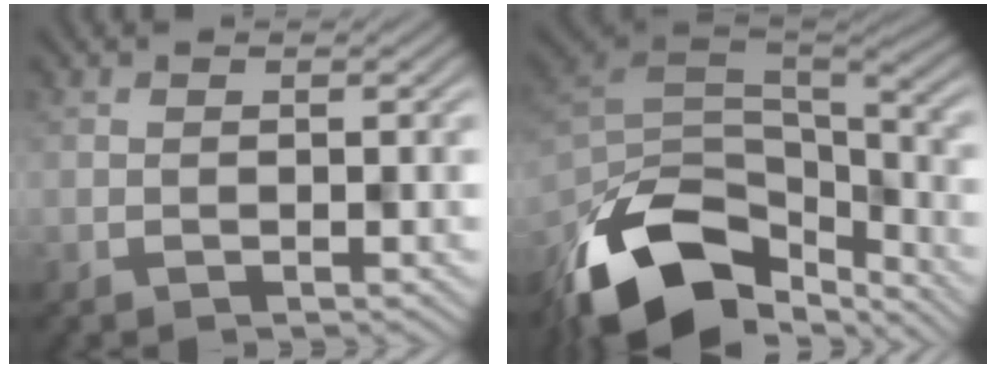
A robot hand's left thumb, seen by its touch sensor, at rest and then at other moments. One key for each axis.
{"total": 15.1, "fx": -9.2, "fy": 7.9, "fz": 9.0, "tx": -0.219, "ty": -0.036, "tz": -0.145}